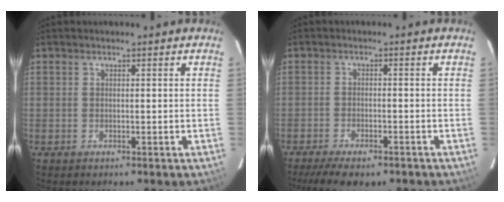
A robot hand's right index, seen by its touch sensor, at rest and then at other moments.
{"total": 9.7, "force": [-7.5, 3.2, 5.2], "torque": [-0.121, -0.024, -0.117]}